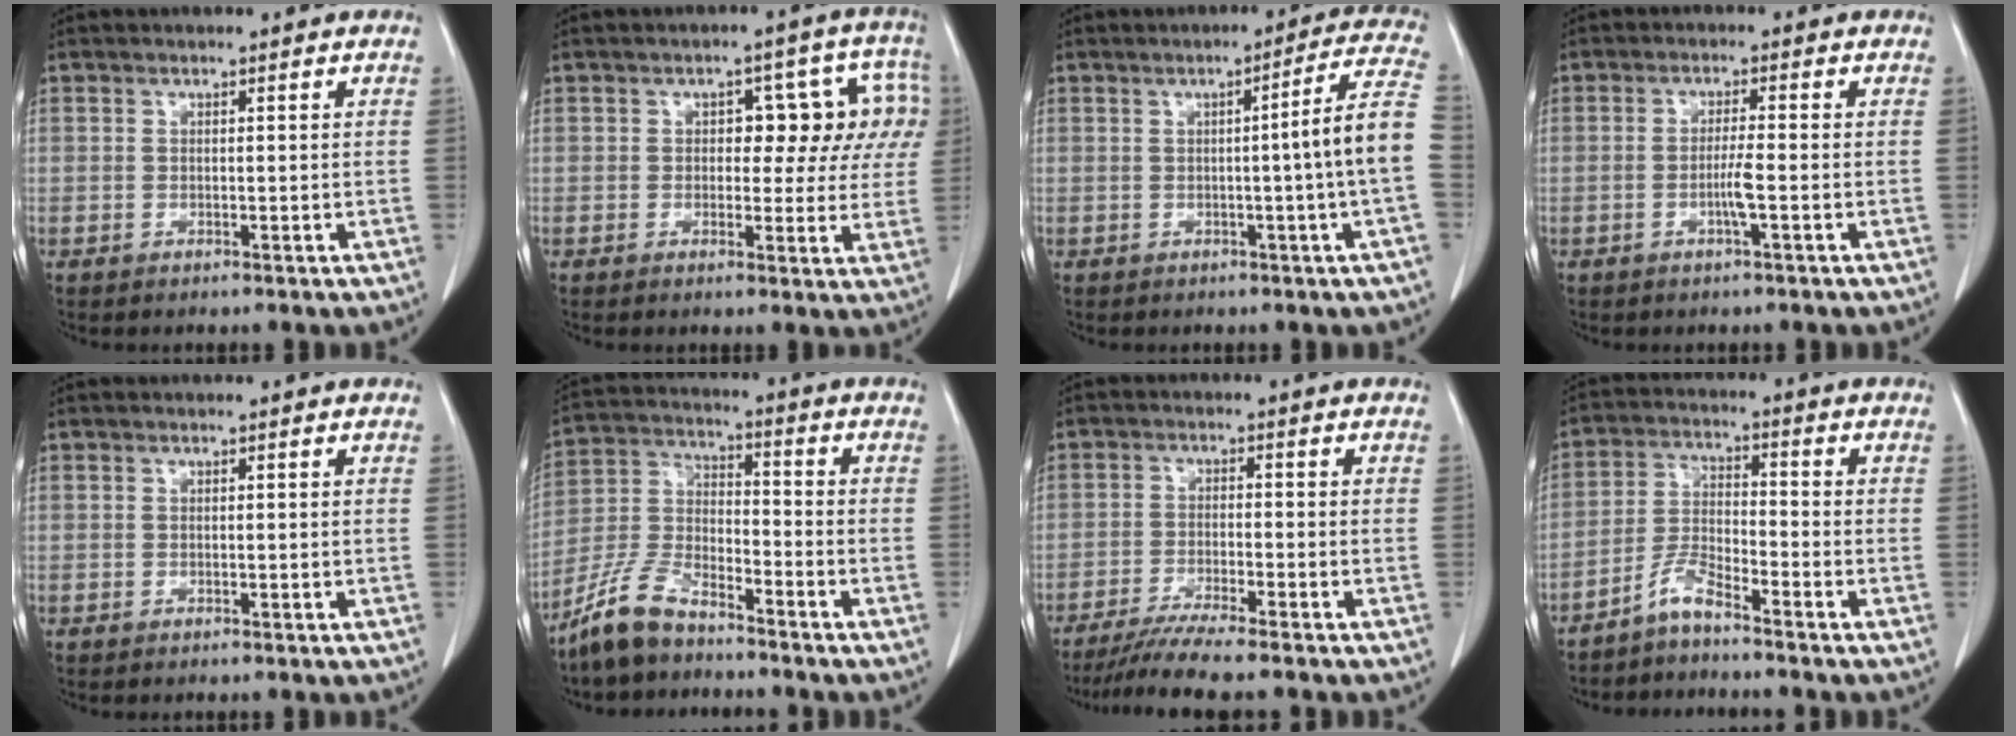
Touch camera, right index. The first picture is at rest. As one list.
[{"total": 9.6, "force": [1.7, 5.1, 7.9], "torque": [-0.073, 0.039, 0.019]}, {"total": 9.1, "force": [-0.9, -1.9, 8.9], "torque": [-0.110, 0.007, -0.014]}, {"total": 3.0, "force": [-0.9, -0.2, 2.9], "torque": [-0.056, -0.003, -0.019]}, {"total": 0.0}, {"total": 9.1, "force": [-7.5, 3.0, 4.3], "torque": [-0.102, -0.003, -0.151]}, {"total": 7.3, "force": [-6.2, -0.3, 3.7], "torque": [-0.061, -0.023, -0.108]}, {"total": 4.6, "force": [-3.9, 0.2, 2.4], "torque": [-0.054, -0.012, -0.082]}]